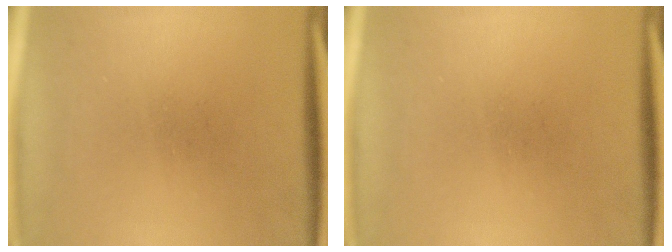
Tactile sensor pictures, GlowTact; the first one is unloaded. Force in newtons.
{"total": 0.0}